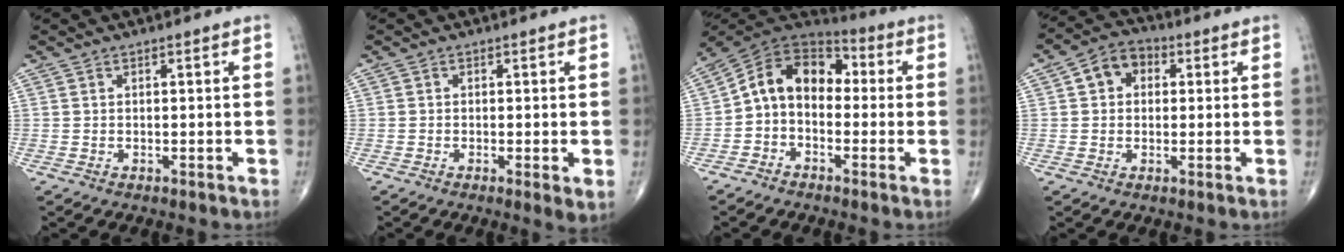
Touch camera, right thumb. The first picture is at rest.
{"total": 2.8, "force": [-0.6, 0.6, 2.7], "torque": [-0.049, -0.011, -0.013]}
{"total": 11.6, "force": [-0.7, 8.4, 8.0], "torque": [-0.107, 0.053, -0.031]}
{"total": 6.6, "force": [1.4, 5.2, 3.9], "torque": [-0.043, 0.015, 0.013]}